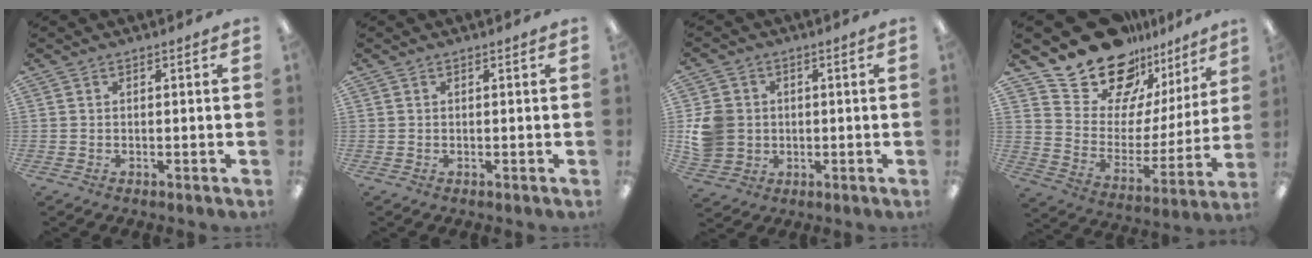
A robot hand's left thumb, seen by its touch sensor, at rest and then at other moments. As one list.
[{"total": 0.0}, {"total": 8.2, "force": [0.4, 7.6, 3.1], "torque": [-0.071, 0.014, 0.012]}, {"total": 19.2, "force": [16.2, 9.1, 4.8], "torque": [-0.098, -0.137, 0.291]}]